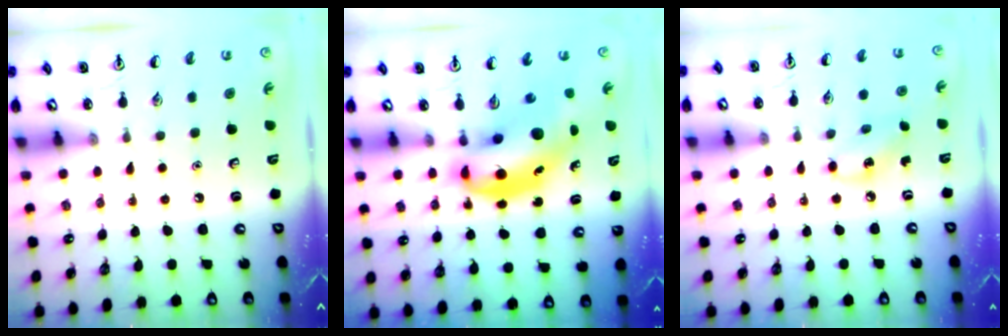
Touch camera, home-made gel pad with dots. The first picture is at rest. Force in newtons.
{"total": 10.0, "press": 9.5, "slide": 2.9}
{"total": 4.4, "press": 4.3, "slide": 0.9}